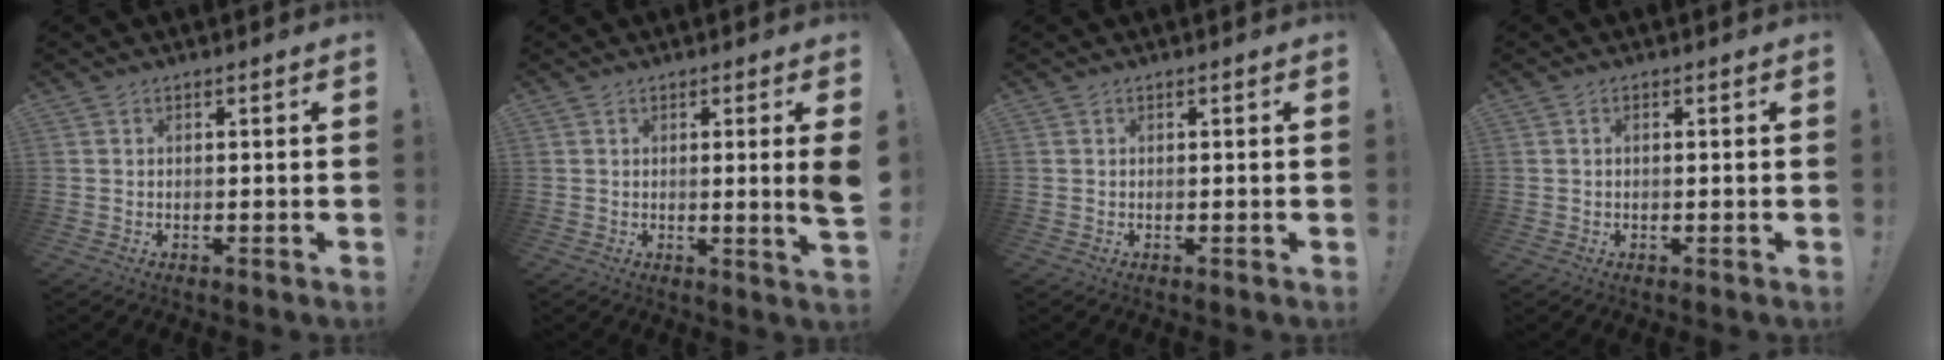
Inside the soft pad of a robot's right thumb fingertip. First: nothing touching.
{"total": 5.0, "force": [0.6, -0.5, 4.9], "torque": [-0.075, -0.009, 0.008]}
{"total": 0.0}
{"total": 0.7, "force": [0.0, 0.3, 0.6], "torque": [-0.016, 0.003, 0.001]}